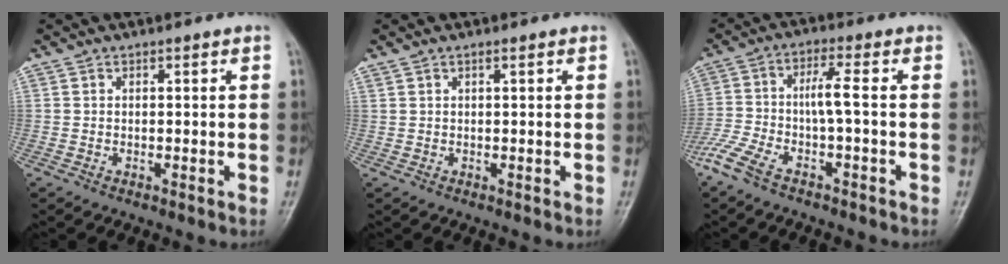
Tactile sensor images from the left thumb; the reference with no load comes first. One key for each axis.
{"total": 1.1, "fx": 0.7, "fy": 0.1, "fz": 0.8, "tx": -0.019, "ty": 0.008, "tz": 0.016}
{"total": 8.9, "fx": -3.9, "fy": 1.0, "fz": 7.9, "tx": -0.194, "ty": 0.023, "tz": -0.076}